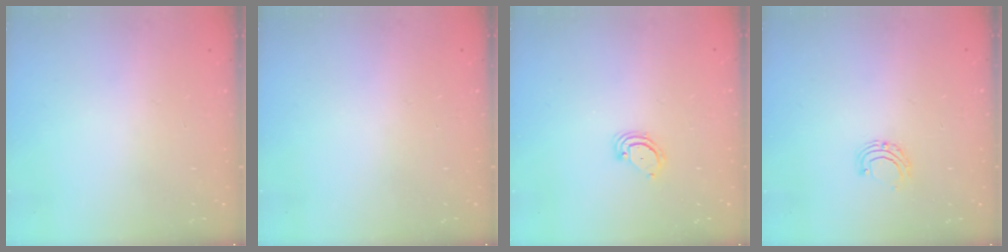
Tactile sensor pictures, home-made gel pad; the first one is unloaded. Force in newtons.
{"total": 0.0}
{"total": 3.5, "press": 3.5, "slide": 0.2}
{"total": 5.9, "press": 5.9, "slide": 0.6}